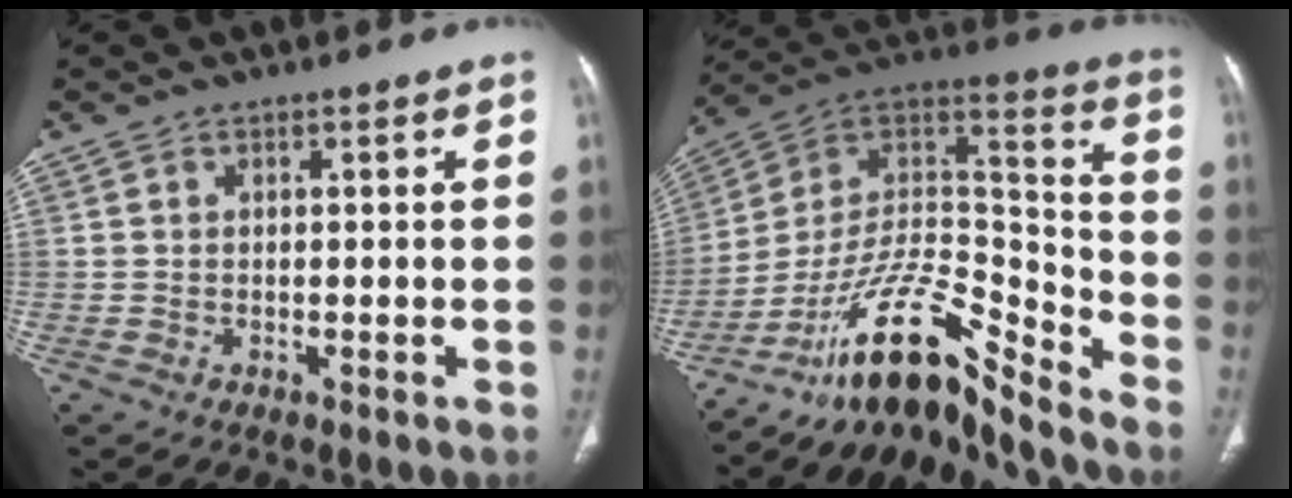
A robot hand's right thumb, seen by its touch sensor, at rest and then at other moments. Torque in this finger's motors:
{"motor_torque": [0.45, 0.23, 1.41, -1.34, 0.15]}